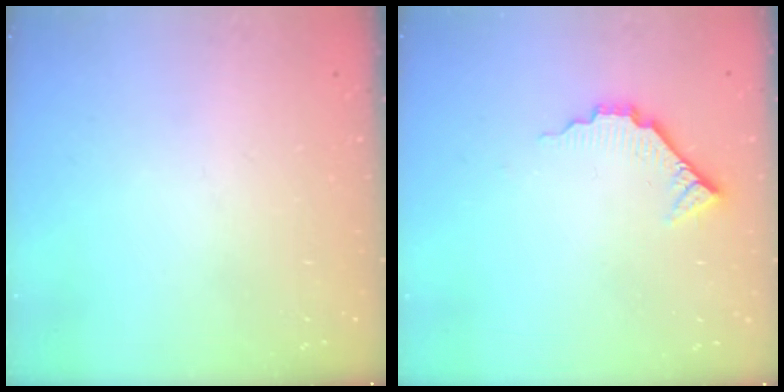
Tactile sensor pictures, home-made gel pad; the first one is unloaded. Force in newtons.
{"total": 6.1, "press": 6.1, "slide": 0.6}